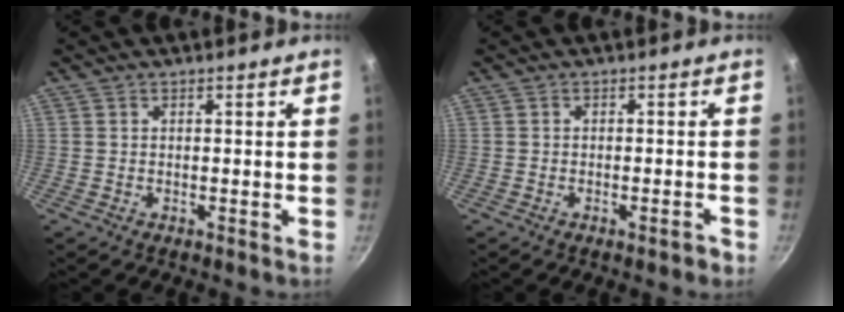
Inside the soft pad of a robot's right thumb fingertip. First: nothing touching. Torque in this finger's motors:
{"motor_torque": [-0.20, 0.04, -0.08, -0.10, 0.01]}